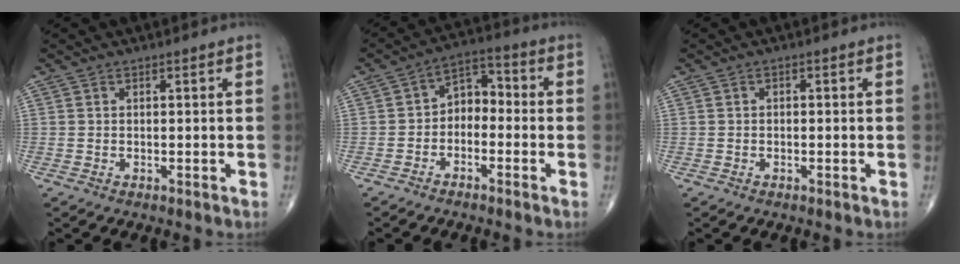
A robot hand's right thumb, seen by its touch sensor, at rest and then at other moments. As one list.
[{"total": 6.4, "force": [-1.7, 4.5, 4.2], "torque": [-0.040, 0.041, -0.046]}, {"total": 0.6, "force": [-0.1, 0.4, 0.4], "torque": [-0.002, 0.002, -0.005]}]